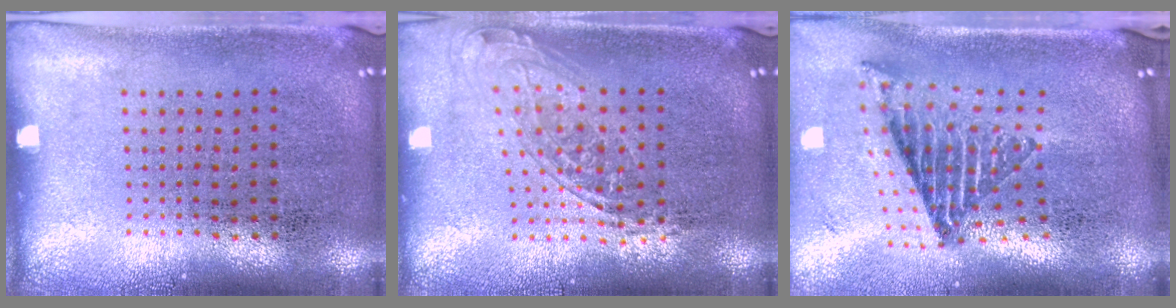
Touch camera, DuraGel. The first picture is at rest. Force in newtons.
{"total": 1.7, "press": 1.4, "slide": 1.0}
{"total": 1.9, "press": 1.3, "slide": 1.5}